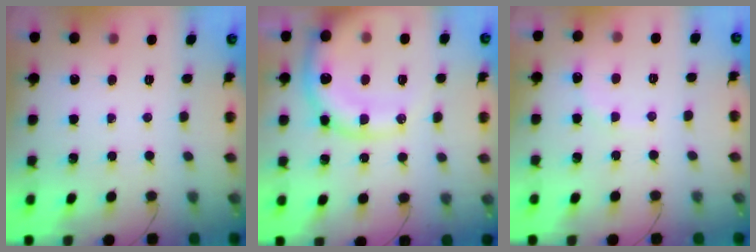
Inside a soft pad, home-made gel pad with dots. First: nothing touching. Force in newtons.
{"total": 17.4, "press": 17.0, "slide": 3.9}
{"total": 5.9, "press": 5.8, "slide": 0.8}